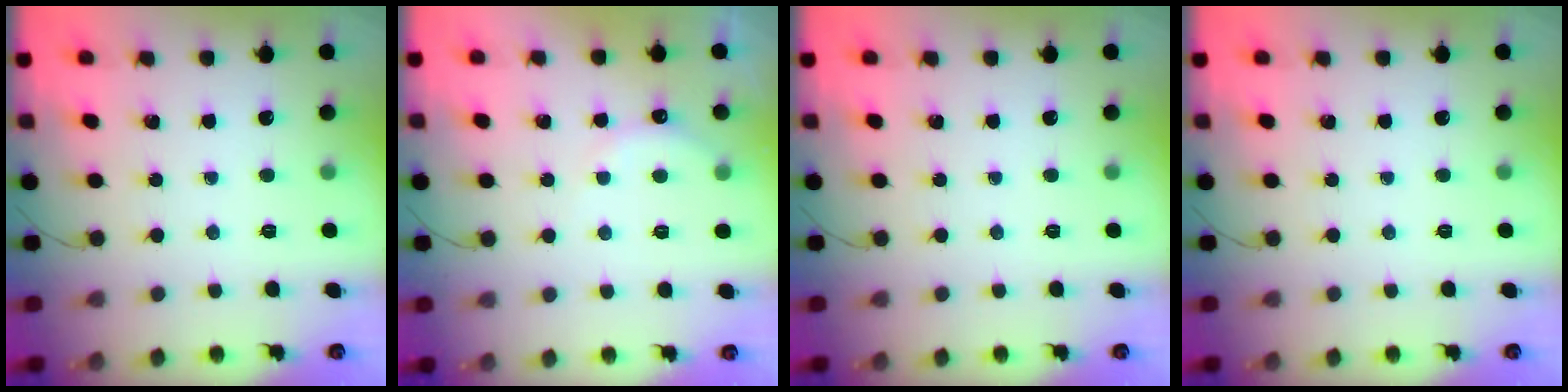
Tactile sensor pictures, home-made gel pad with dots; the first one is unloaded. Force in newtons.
{"total": 6.1, "press": 6.0, "slide": 0.9}
{"total": 0.0}
{"total": 0.0}